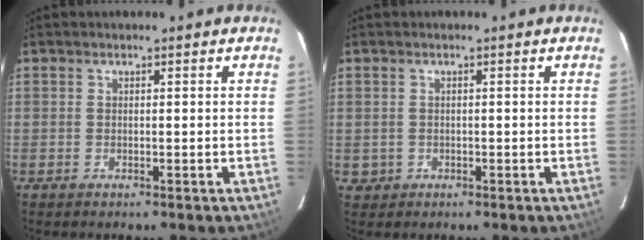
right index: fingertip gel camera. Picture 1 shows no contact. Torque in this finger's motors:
{"motor_torque": [-0.43, 0.23, -1.05, -0.21]}